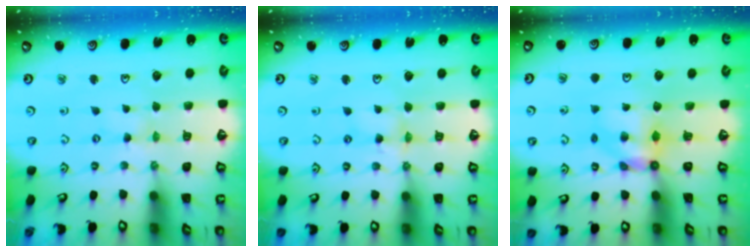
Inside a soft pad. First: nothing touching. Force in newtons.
{"total": 2.0, "press": 2.0, "slide": 0.3}
{"total": 5.1, "press": 5.1, "slide": 0.2}